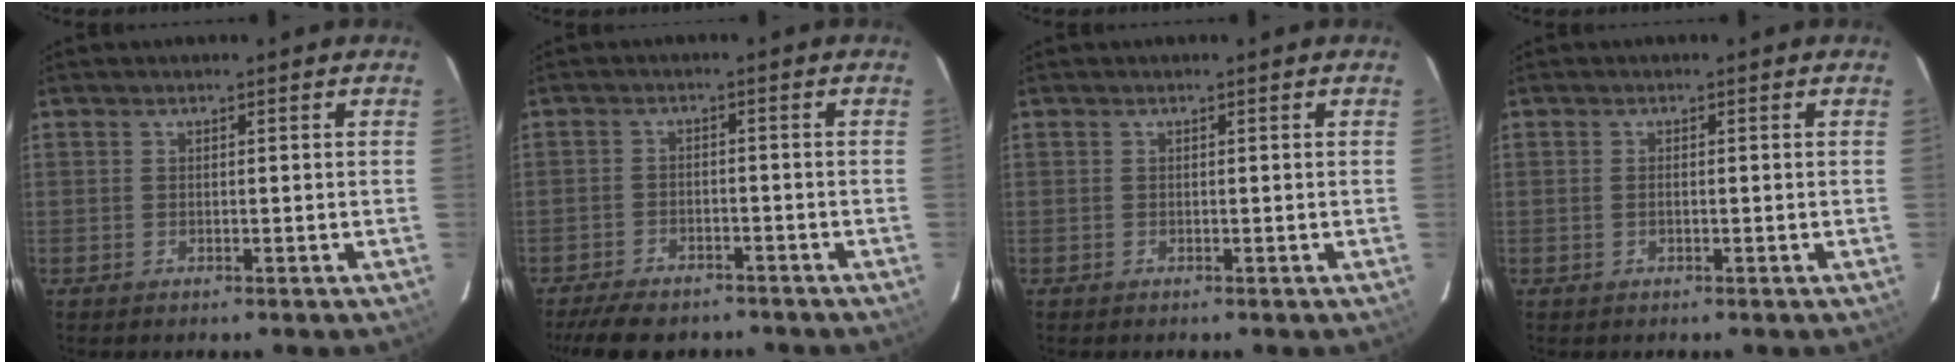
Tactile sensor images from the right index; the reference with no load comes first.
{"total": 10.1, "force": [-8.4, 4.0, 4.1], "torque": [-0.102, -0.010, -0.130]}
{"total": 0.0}
{"total": 0.7, "force": [-0.2, 0.4, 0.6], "torque": [-0.012, 0.000, -0.005]}